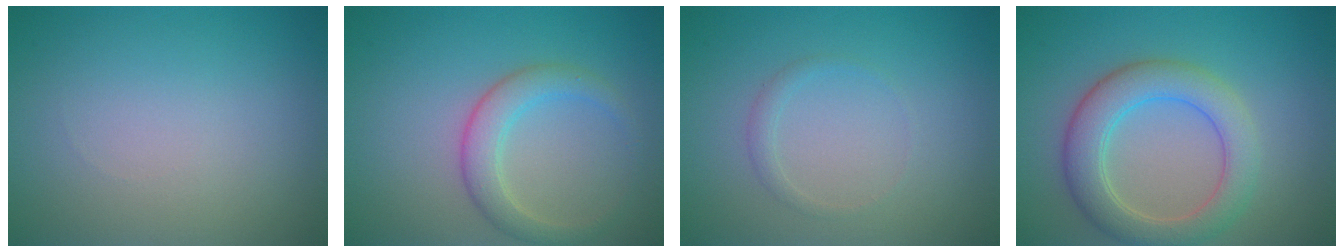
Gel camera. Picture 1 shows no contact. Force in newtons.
{"total": 3.1, "press": 3.1, "slide": 0.2}
{"total": 0.9, "press": 0.9, "slide": 0.2}
{"total": 5.2, "press": 5.2, "slide": 0.3}